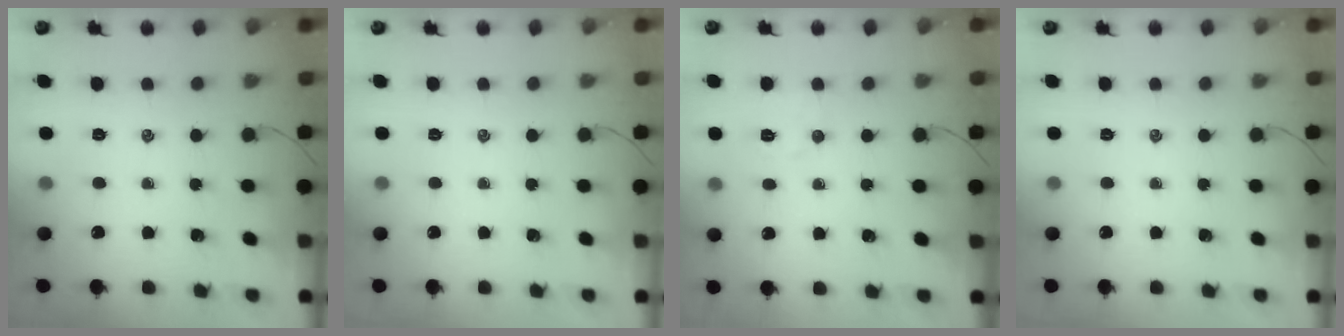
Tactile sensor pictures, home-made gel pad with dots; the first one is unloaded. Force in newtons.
{"total": 0.0}
{"total": 4.5, "press": 4.4, "slide": 1.2}
{"total": 0.0}